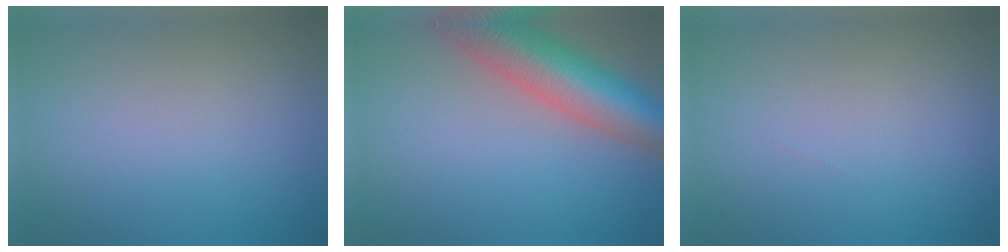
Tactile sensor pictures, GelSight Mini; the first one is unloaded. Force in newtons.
{"total": 9.8, "press": 9.8, "slide": 0.4}
{"total": 0.0}